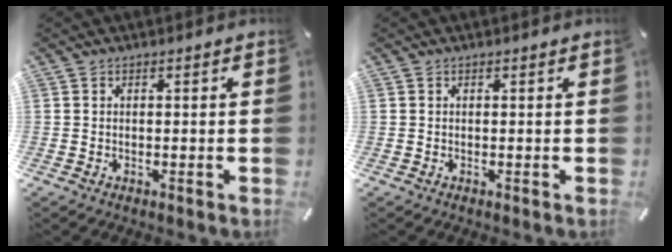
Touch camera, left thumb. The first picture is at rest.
{"total": 0.0}